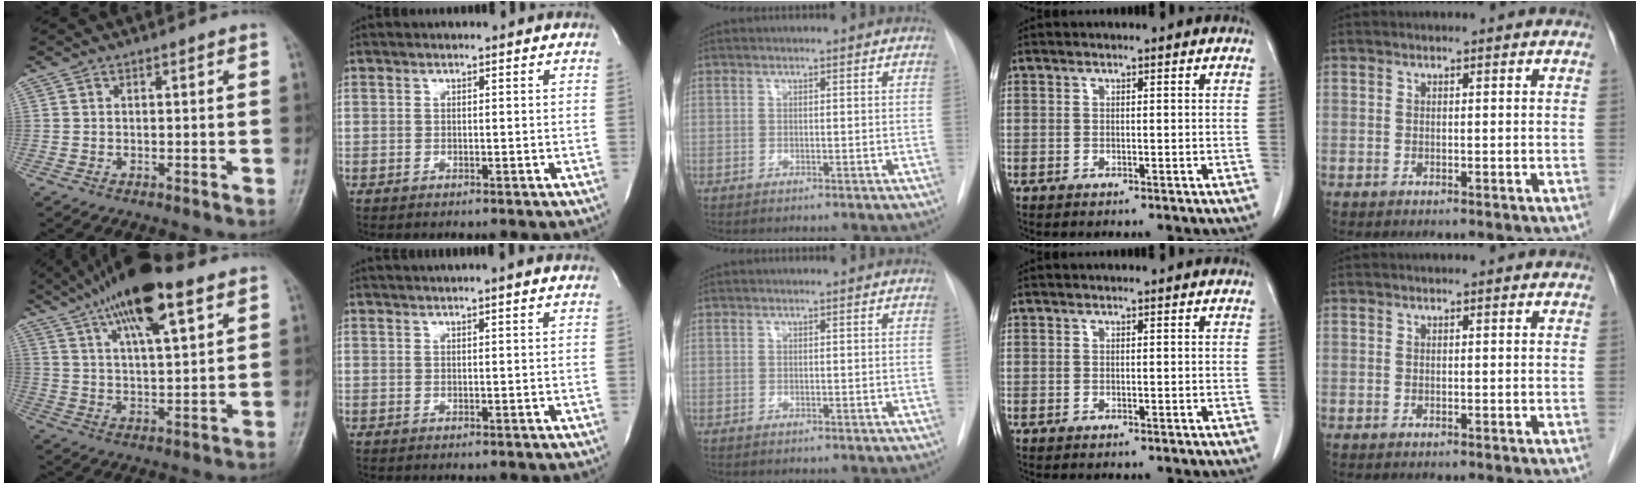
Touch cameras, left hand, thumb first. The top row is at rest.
{"thumb": {"total": 17.0, "force": [10.0, 5.0, 12.8], "torque": [-0.208, -0.015, 0.173]}, "index": {"total": 4.4, "force": [3.7, -0.5, 2.3], "torque": [-0.035, 0.027, 0.052]}}